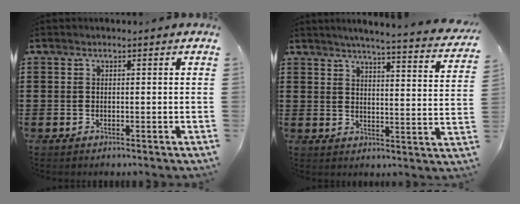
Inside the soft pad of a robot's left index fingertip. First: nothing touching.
{"total": 4.0, "force": [3.7, -0.7, 1.5], "torque": [-0.048, -0.033, 0.057]}